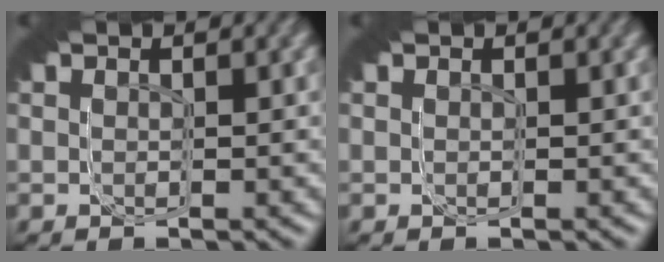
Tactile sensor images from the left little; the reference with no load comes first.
{"total": 0.0}